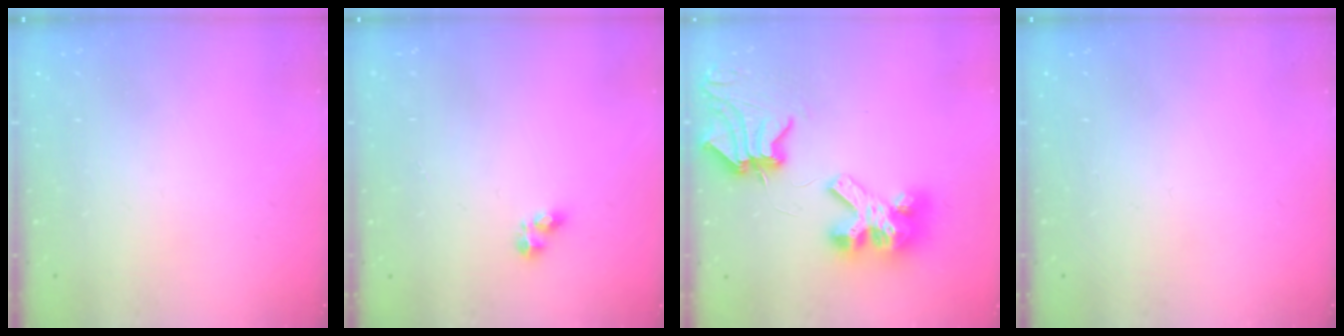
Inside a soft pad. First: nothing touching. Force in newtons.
{"total": 4.1, "press": 4.1, "slide": 0.4}
{"total": 11.4, "press": 11.3, "slide": 1.4}
{"total": 0.0}